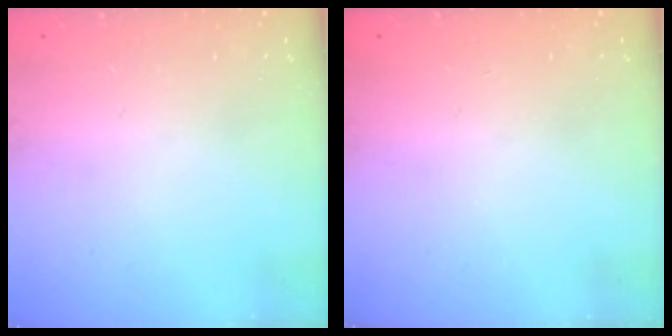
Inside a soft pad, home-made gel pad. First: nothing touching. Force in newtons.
{"total": 0.0}